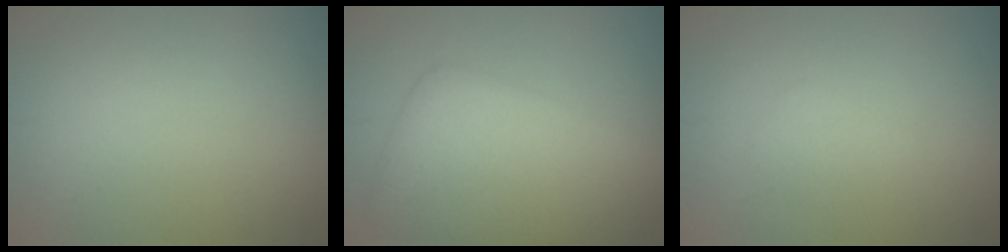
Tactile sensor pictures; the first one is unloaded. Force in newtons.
{"total": 8.0, "press": 8.0, "slide": 0.1}
{"total": 1.1, "press": 1.1, "slide": 0.1}